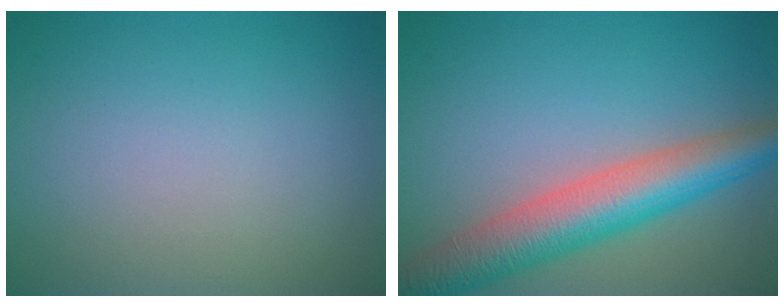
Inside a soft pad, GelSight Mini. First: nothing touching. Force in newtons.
{"total": 7.5, "press": 7.4, "slide": 0.4}